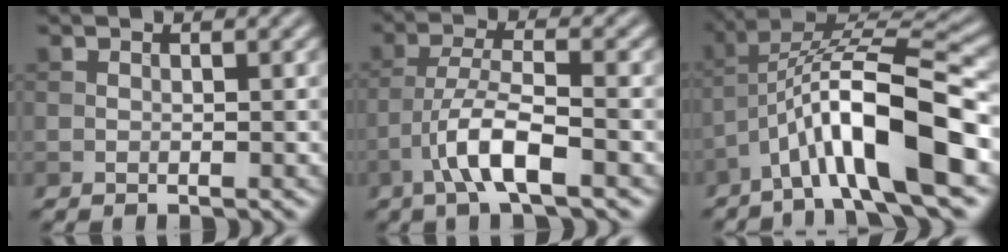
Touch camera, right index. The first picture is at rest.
{"total": 5.4, "force": [-2.6, 1.2, 4.5], "torque": [-0.089, 0.007, -0.054]}
{"total": 10.7, "force": [-4.3, 2.7, 9.5], "torque": [-0.160, 0.018, -0.073]}